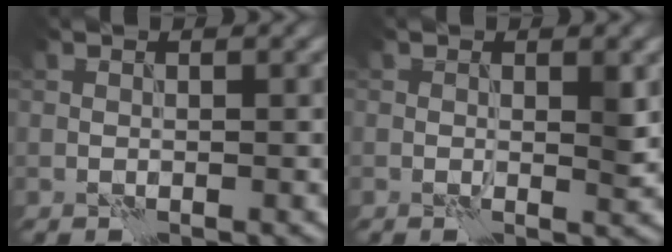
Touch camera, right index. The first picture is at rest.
{"total": 1.7, "force": [0.1, 0.6, 1.5], "torque": [-0.017, -0.004, -0.001]}